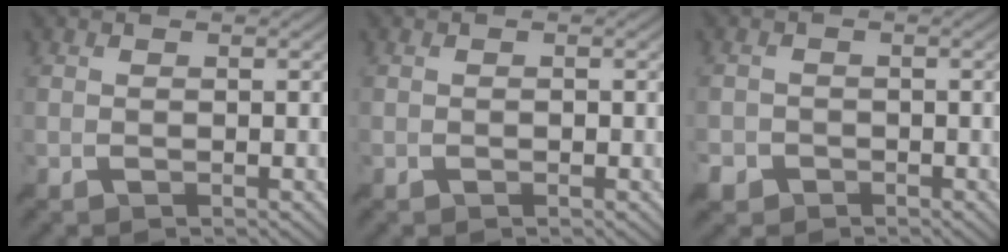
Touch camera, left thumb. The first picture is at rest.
{"total": 0.0}
{"total": 2.4, "force": [-1.6, 1.7, 0.5], "torque": [-0.015, -0.006, -0.038]}